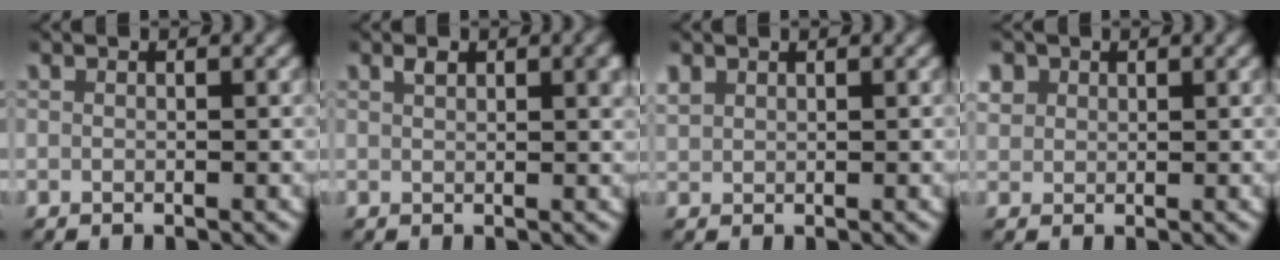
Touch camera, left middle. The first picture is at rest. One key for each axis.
{"total": 1.3, "fx": 0.7, "fy": 0.3, "fz": 1.0, "tx": -0.010, "ty": 0.001, "tz": 0.014}
{"total": 1.5, "fx": 1.0, "fy": 1.1, "fz": 0.6, "tx": -0.022, "ty": 0.001, "tz": 0.024}
{"total": 2.5, "fx": 1.1, "fy": 2.1, "fz": 0.9, "tx": -0.034, "ty": -0.003, "tz": 0.026}